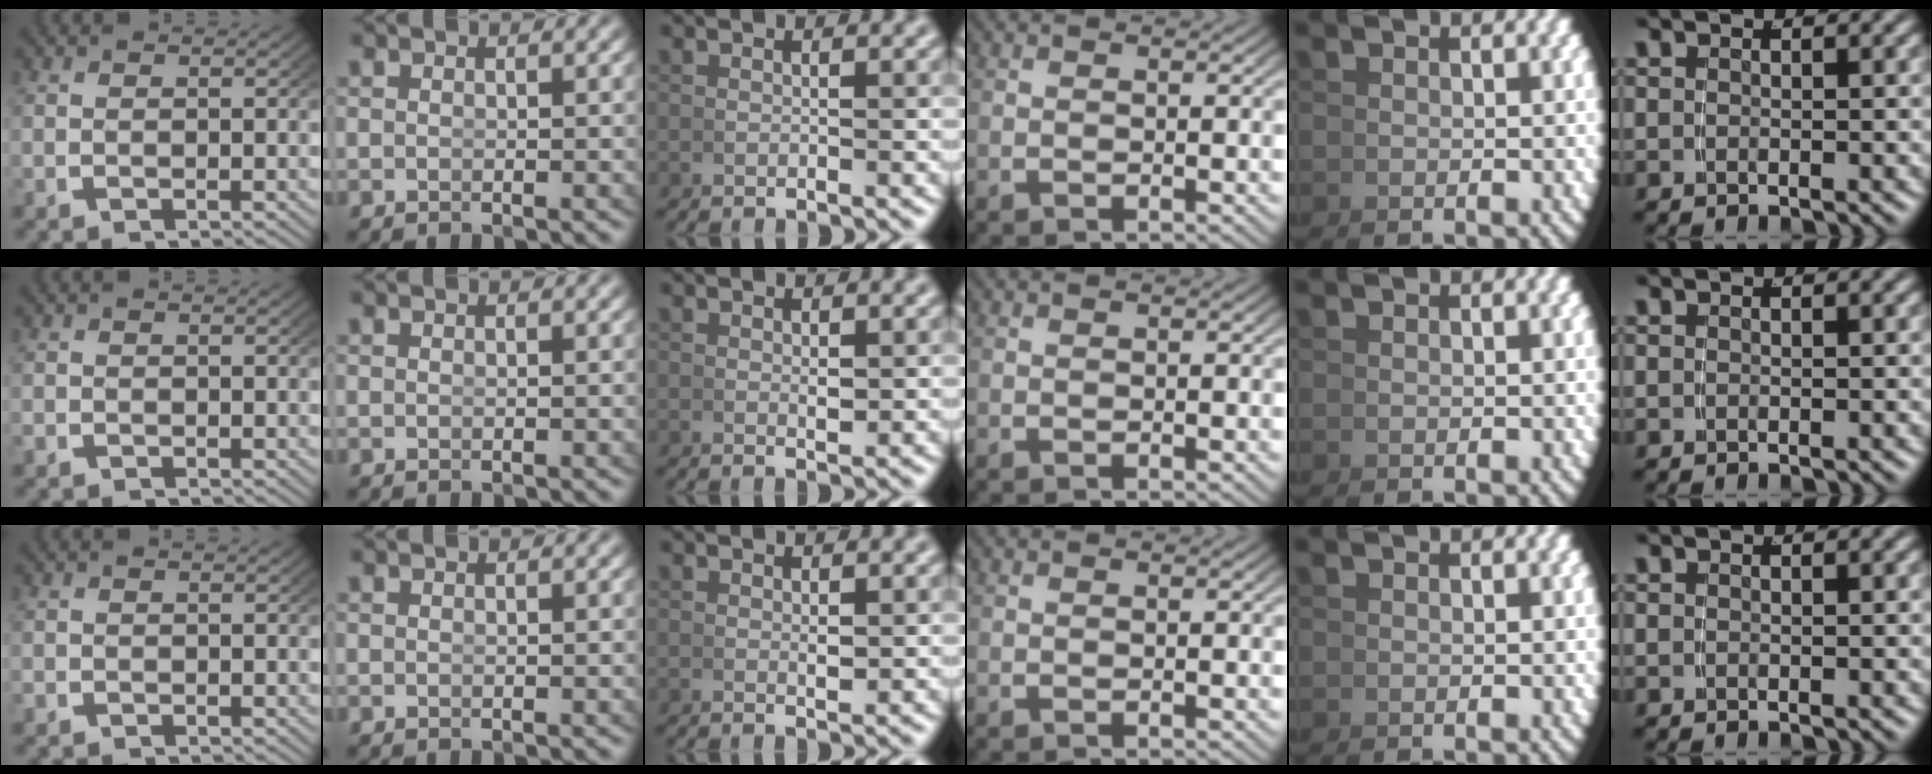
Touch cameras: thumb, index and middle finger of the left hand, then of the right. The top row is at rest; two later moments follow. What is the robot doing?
{"motion": "lift_and_place", "object": "dispenser bottle"}